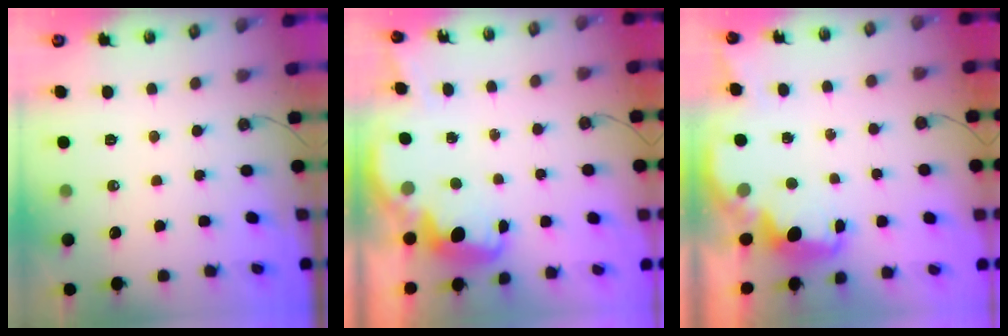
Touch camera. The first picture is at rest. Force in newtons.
{"total": 2.5, "press": 2.5, "slide": 0.4}
{"total": 2.1, "press": 2.0, "slide": 0.6}